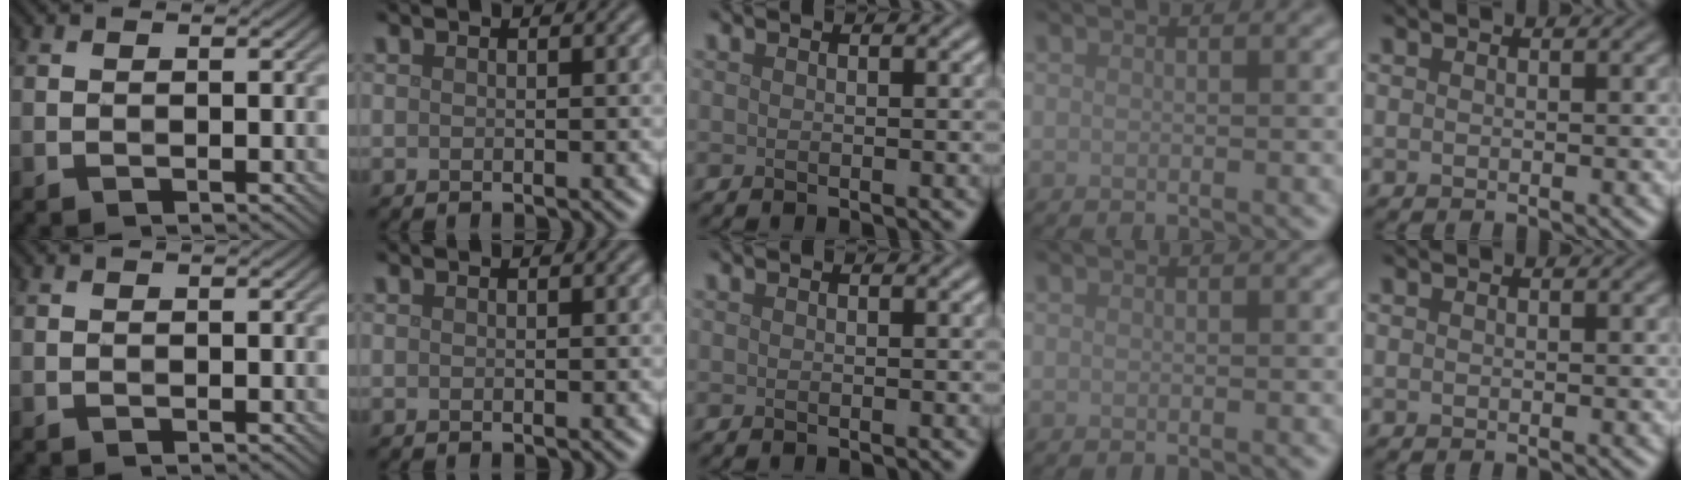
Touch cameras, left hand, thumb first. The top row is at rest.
{}